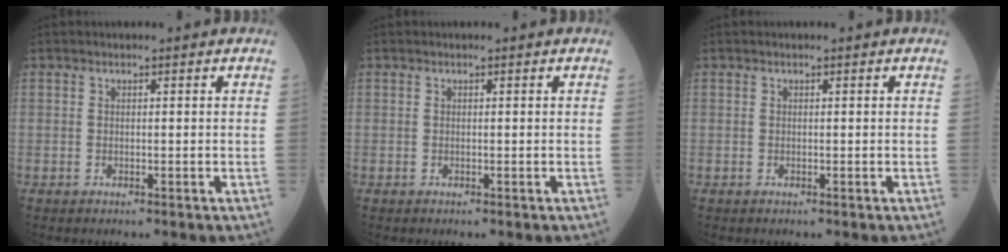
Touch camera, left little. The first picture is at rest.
{"total": 0.0}
{"total": 0.0}